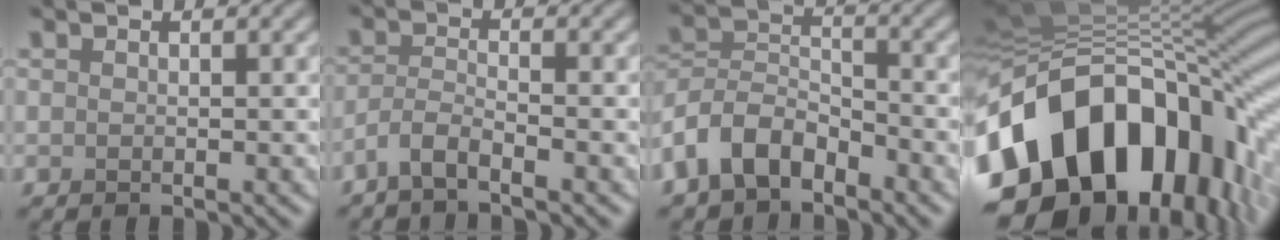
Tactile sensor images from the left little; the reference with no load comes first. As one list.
[{"total": 2.4, "force": [-1.9, 0.3, 1.5], "torque": [-0.032, -0.002, -0.048]}, {"total": 5.6, "force": [-3.7, 3.1, 2.8], "torque": [-0.054, 0.002, -0.084]}, {"total": 18.9, "force": [-5.4, 12.6, 13.1], "torque": [-0.237, -0.001, -0.094]}]